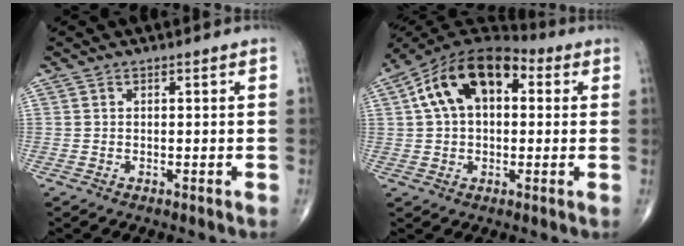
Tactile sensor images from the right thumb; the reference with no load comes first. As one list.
[{"total": 15.9, "force": [3.7, 9.7, 12.0], "torque": [-0.197, 0.034, 0.052]}]